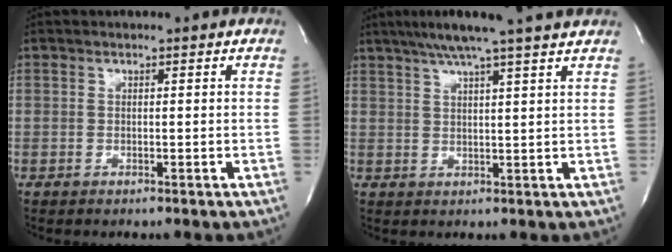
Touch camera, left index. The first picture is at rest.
{"total": 10.6, "force": [8.9, -1.2, 5.6], "torque": [-0.094, 0.019, 0.113]}